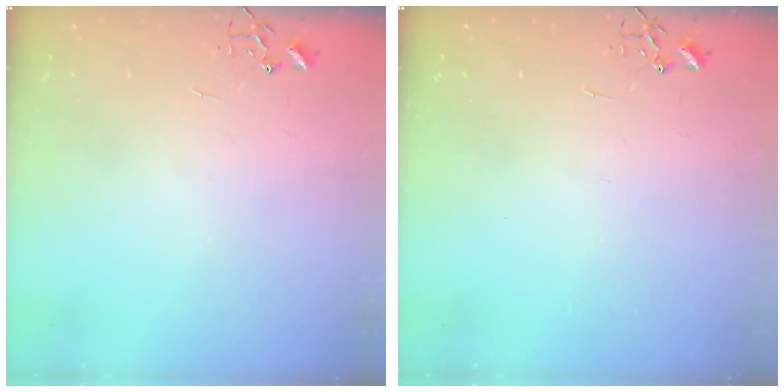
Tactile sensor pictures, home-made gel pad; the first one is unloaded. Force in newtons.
{"total": 0.0}